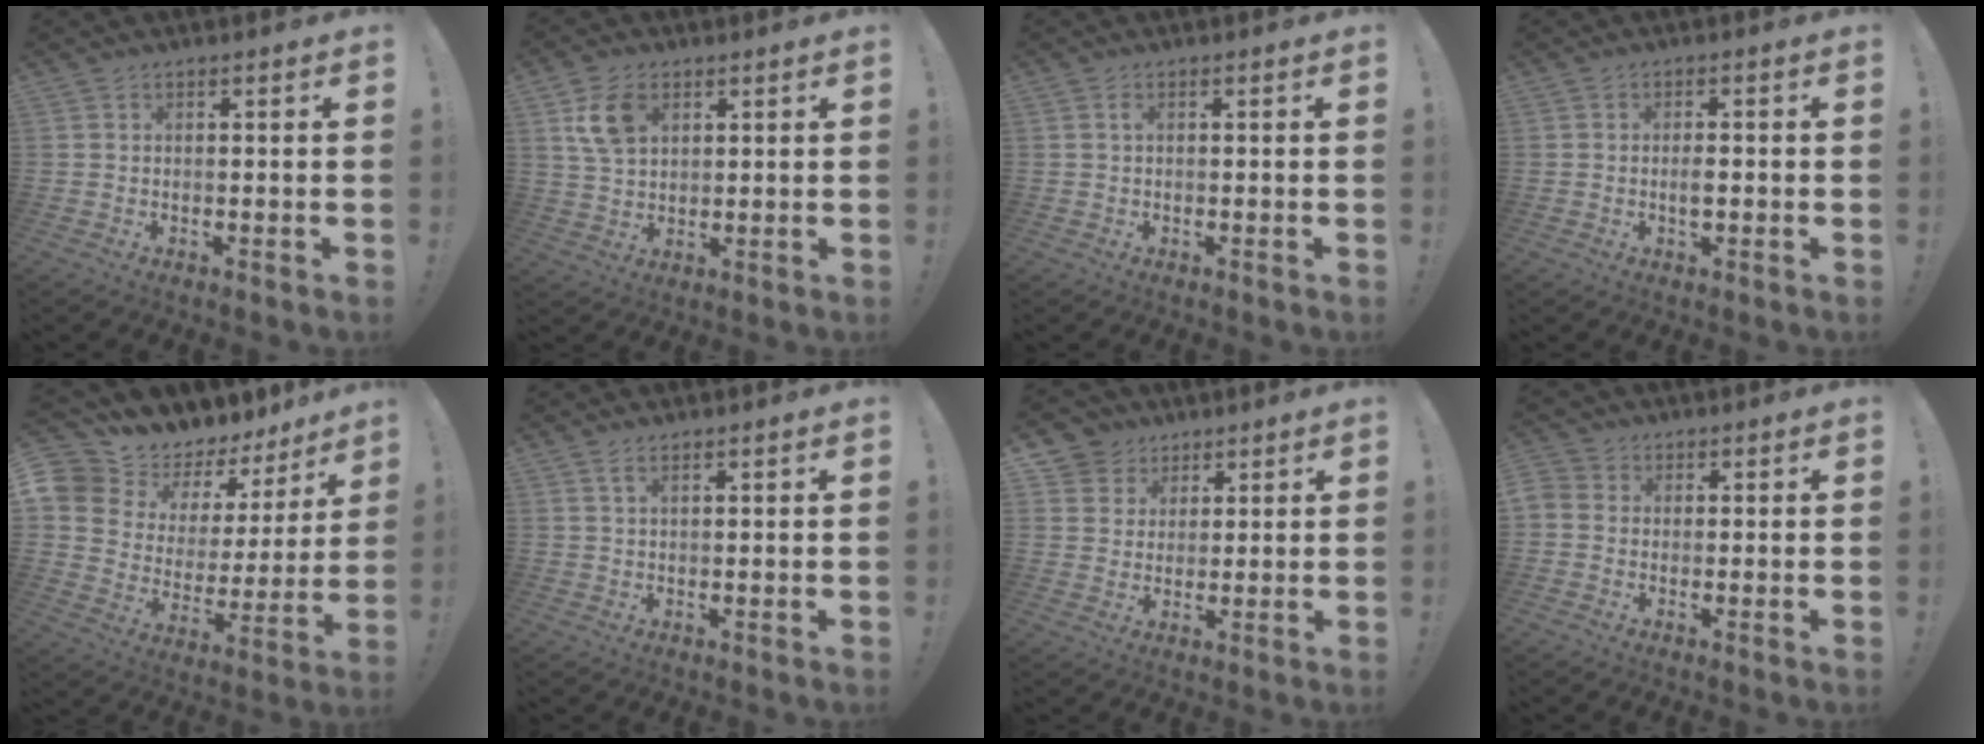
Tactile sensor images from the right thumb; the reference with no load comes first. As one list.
[{"total": 9.0, "force": [3.8, 6.0, 5.6], "torque": [-0.107, 0.002, 0.075]}, {"total": 0.9, "force": [0.0, 0.0, 0.9], "torque": [-0.021, 0.003, 0.000]}, {"total": 2.8, "force": [-0.7, 1.6, 2.2], "torque": [-0.026, 0.000, -0.014]}, {"total": 9.6, "force": [8.2, 4.7, 1.4], "torque": [-0.041, -0.083, 0.155]}, {"total": 2.2, "force": [1.4, 0.7, 1.5], "torque": [-0.031, -0.001, 0.024]}, {"total": 6.5, "force": [3.3, 5.6, 0.7], "torque": [-0.010, -0.025, 0.066]}, {"total": 2.9, "force": [0.0, 2.6, 1.1], "torque": [-0.023, 0.008, 0.003]}]